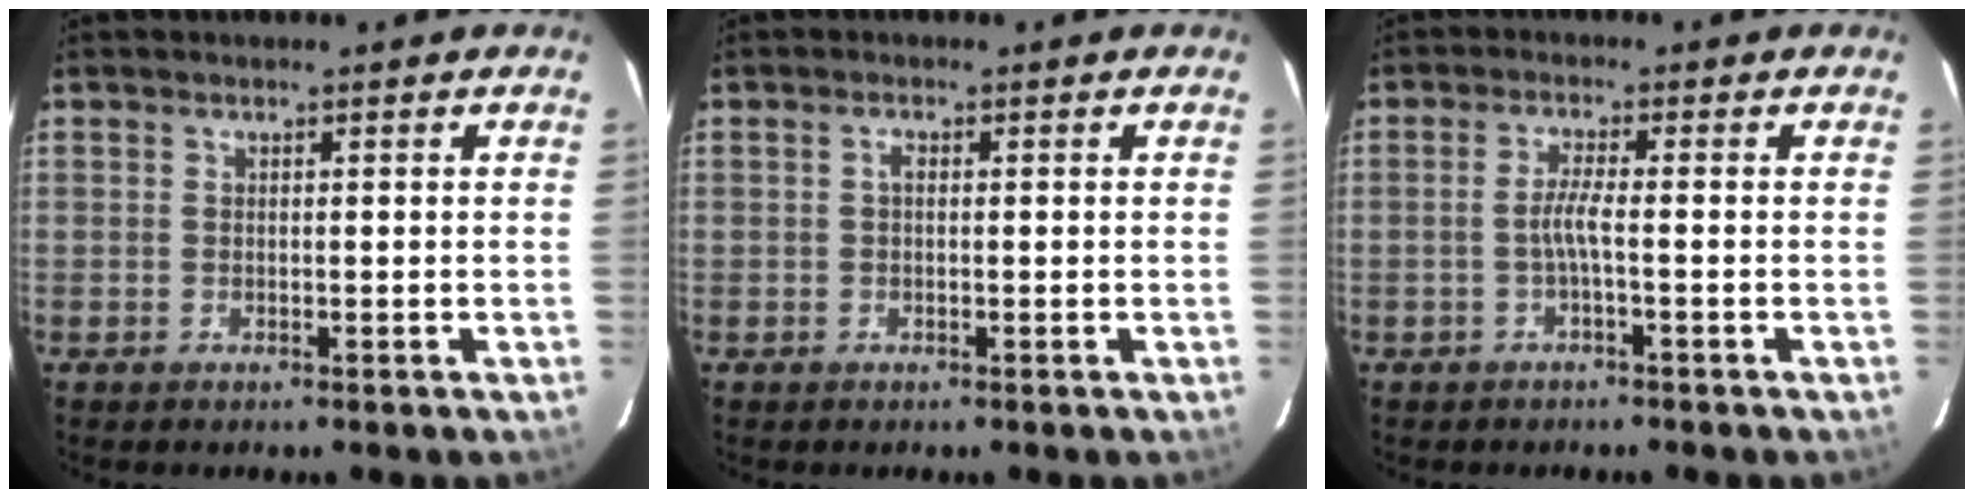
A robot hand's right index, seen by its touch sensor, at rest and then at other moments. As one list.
[{"total": 0.9, "force": [0.0, 0.6, 0.7], "torque": [-0.014, 0.005, -0.001]}, {"total": 2.7, "force": [-1.0, -0.4, 2.4], "torque": [-0.051, 0.001, -0.019]}]